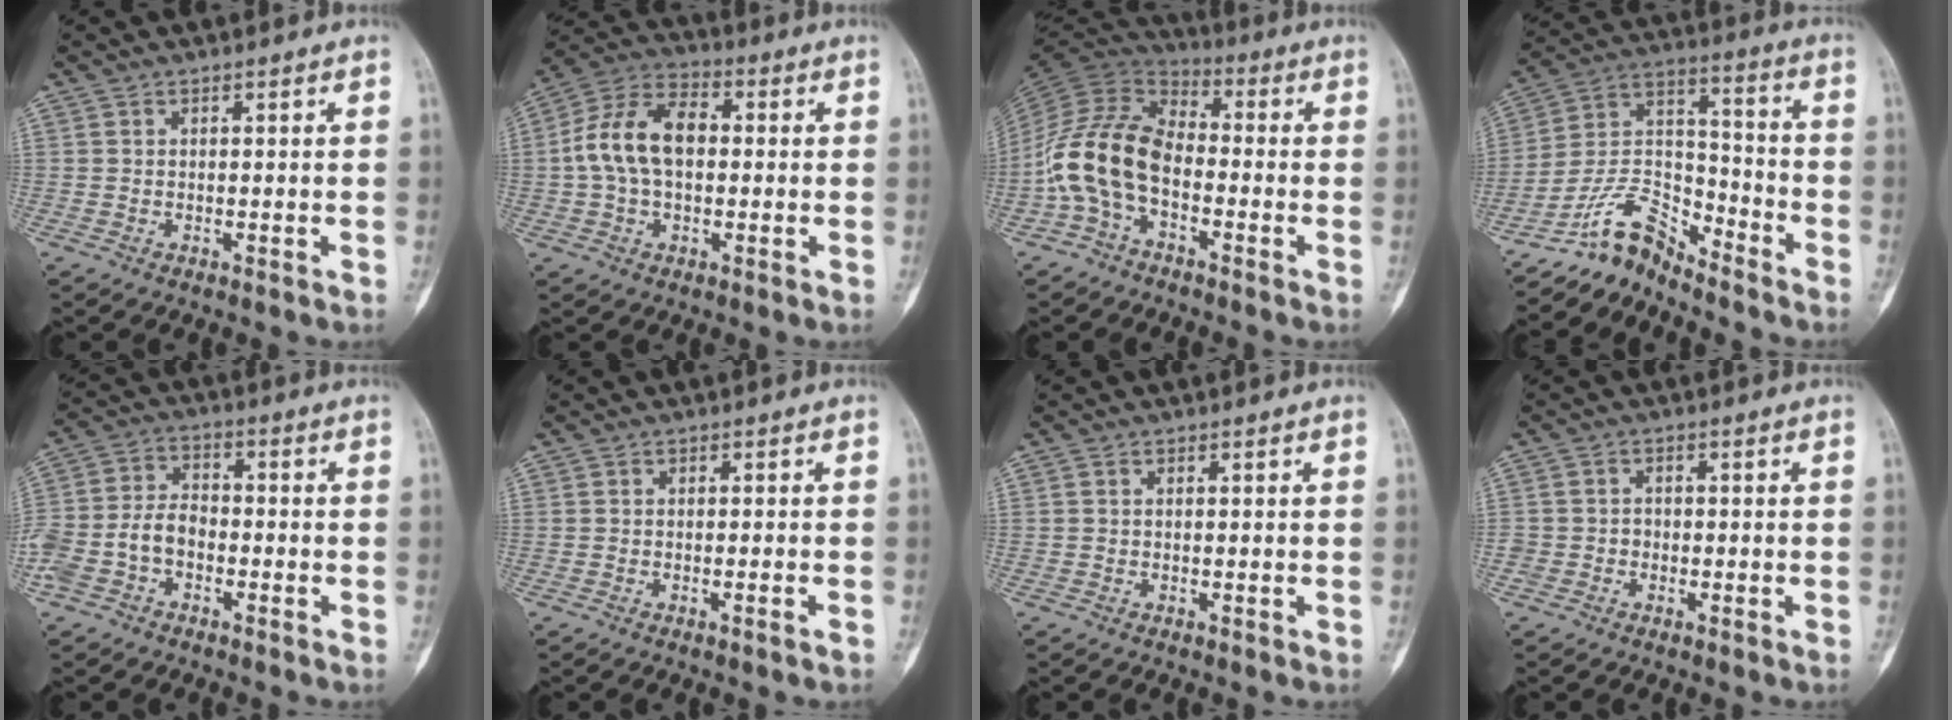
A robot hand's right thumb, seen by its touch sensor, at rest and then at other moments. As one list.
[{"total": 12.8, "force": [0.6, 8.0, 10.0], "torque": [-0.188, 0.034, 0.002]}, {"total": 13.4, "force": [-3.6, 8.3, 9.8], "torque": [-0.193, 0.052, -0.081]}, {"total": 10.2, "force": [-9.3, 3.2, 2.7], "torque": [-0.049, 0.101, -0.187]}, {"total": 9.7, "force": [-3.2, 6.6, 6.3], "torque": [-0.131, 0.034, -0.065]}, {"total": 1.2, "force": [-0.7, 0.0, 1.0], "torque": [-0.021, 0.001, -0.009]}, {"total": 0.0}, {"total": 2.0, "force": [-0.7, 1.8, 0.3], "torque": [0.010, 0.011, -0.017]}]